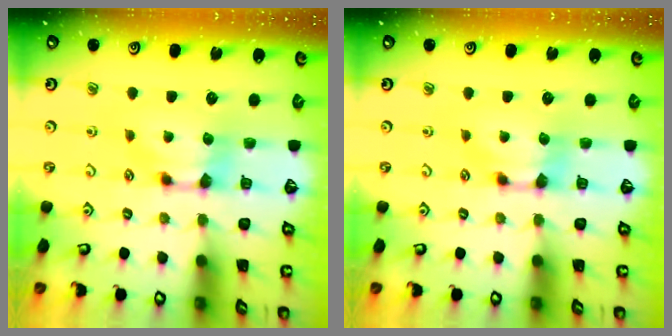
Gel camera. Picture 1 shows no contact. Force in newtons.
{"total": 0.0}